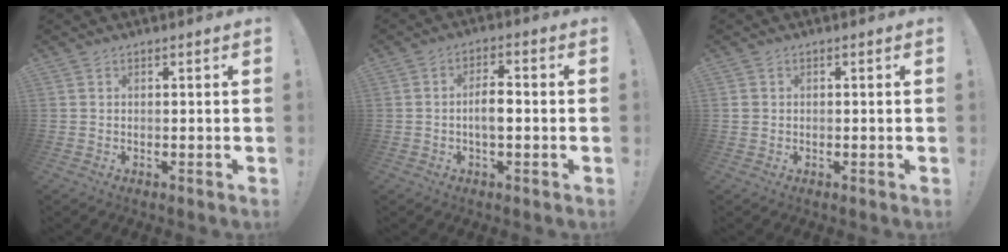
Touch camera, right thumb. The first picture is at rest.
{"total": 5.6, "force": [-0.9, 2.1, 5.0], "torque": [-0.081, 0.002, -0.022]}
{"total": 1.1, "force": [0.1, 1.1, 0.3], "torque": [-0.004, 0.003, 0.001]}